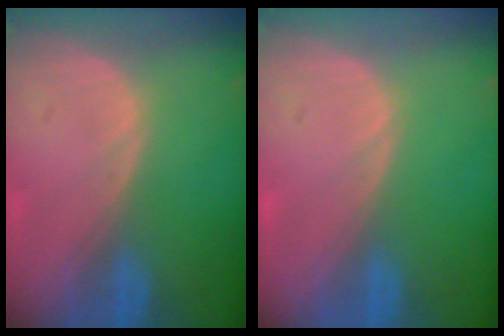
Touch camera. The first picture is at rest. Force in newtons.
{"total": 0.0}